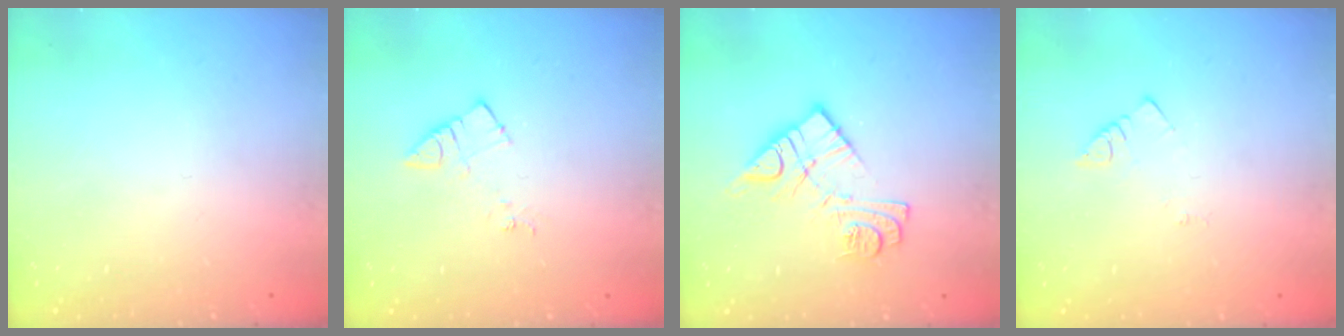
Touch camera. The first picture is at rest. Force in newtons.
{"total": 4.3, "press": 4.3, "slide": 0.4}
{"total": 11.2, "press": 11.2, "slide": 0.4}
{"total": 1.7, "press": 1.7, "slide": 0.3}